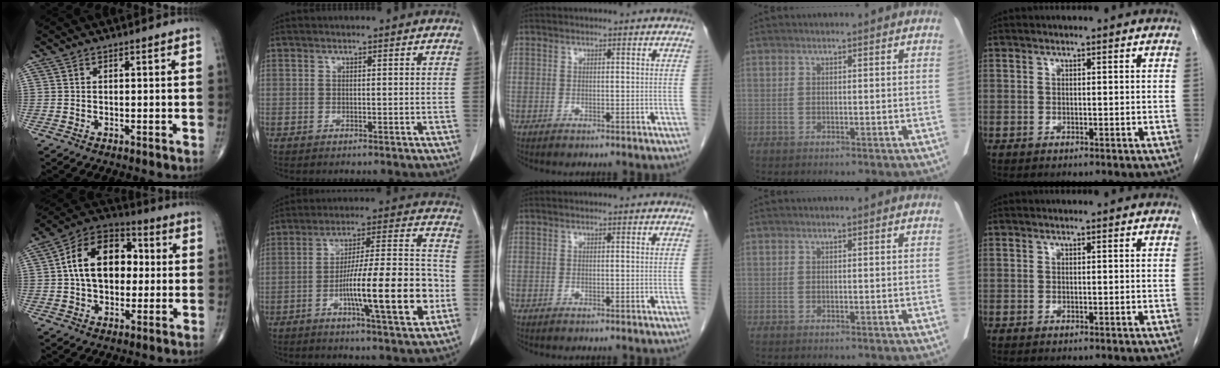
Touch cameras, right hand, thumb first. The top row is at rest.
{"thumb": {"total": 16.0, "force": [1.5, 10.8, 11.7], "torque": [-0.162, 0.027, 0.015]}, "index": {"total": 16.9, "force": [-4.8, 1.7, 16.1], "torque": [-0.262, 0.007, -0.072]}}